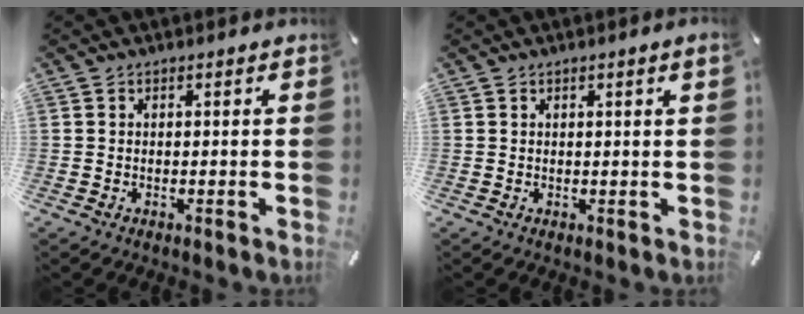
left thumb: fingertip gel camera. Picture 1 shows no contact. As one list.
[{"total": 1.4, "force": [0.5, 0.0, 1.3], "torque": [-0.024, -0.001, 0.008]}]